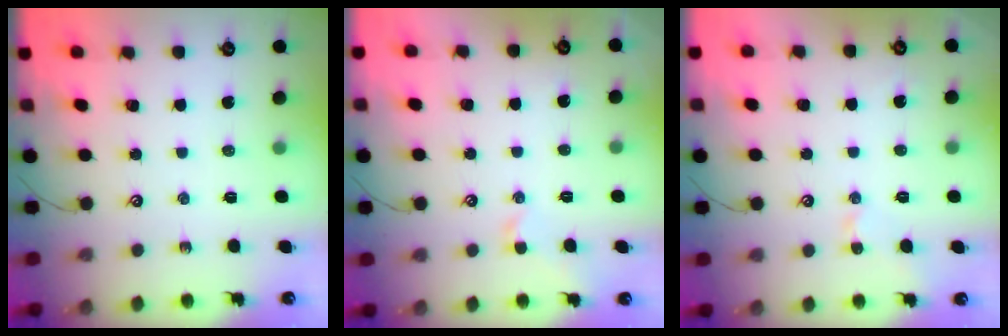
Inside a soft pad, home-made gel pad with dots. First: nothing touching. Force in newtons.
{"total": 0.0}
{"total": 2.2, "press": 2.2, "slide": 0.3}